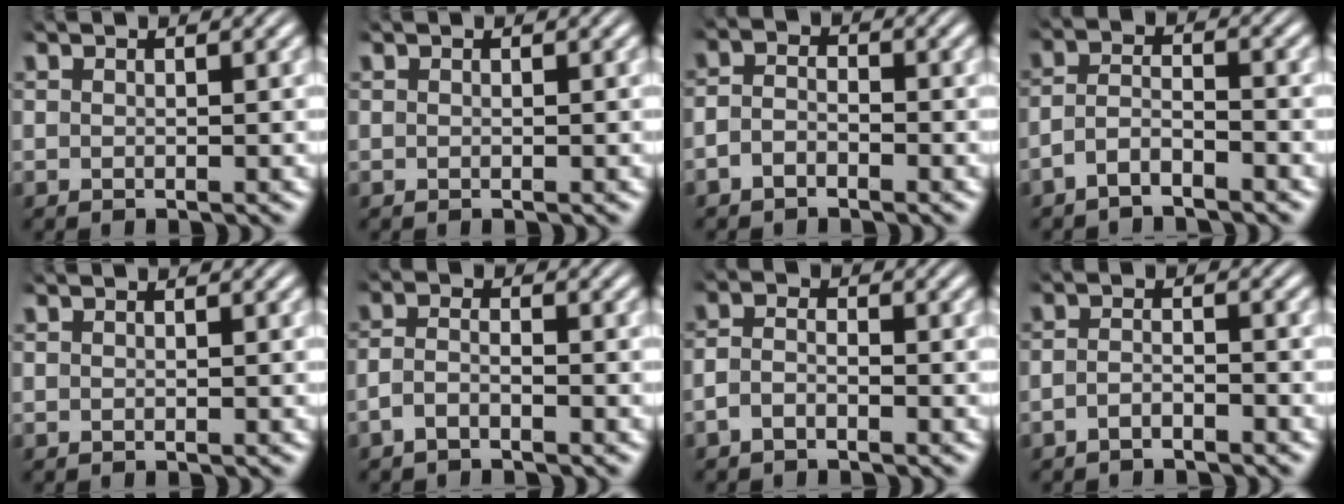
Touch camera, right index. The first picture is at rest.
{"total": 0.0}
{"total": 2.4, "force": [-1.5, 1.5, 1.1], "torque": [-0.028, -0.011, -0.024]}
{"total": 3.8, "force": [-2.6, 2.2, 1.7], "torque": [-0.039, -0.015, -0.046]}
{"total": 0.0}
{"total": 2.7, "force": [-1.7, 1.4, 1.6], "torque": [-0.042, -0.009, -0.028]}
{"total": 2.4, "force": [-1.4, 1.4, 1.3], "torque": [-0.035, -0.011, -0.022]}
{"total": 2.2, "force": [-1.9, 0.4, 0.9], "torque": [-0.019, -0.007, -0.032]}